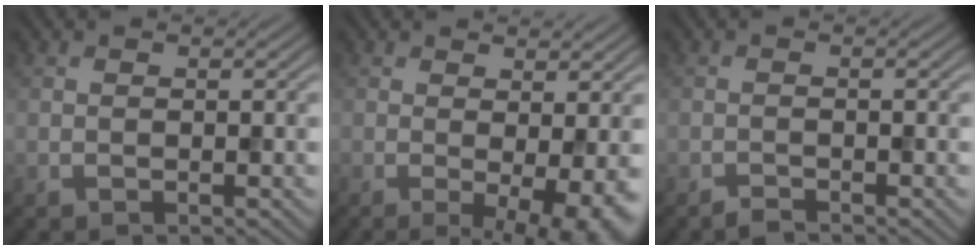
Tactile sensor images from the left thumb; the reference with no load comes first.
{"total": 6.1, "force": [-0.8, 1.4, 5.9], "torque": [-0.083, -0.010, -0.006]}
{"total": 1.0, "force": [-0.9, 0.0, 0.2], "torque": [-0.003, 0.003, -0.021]}